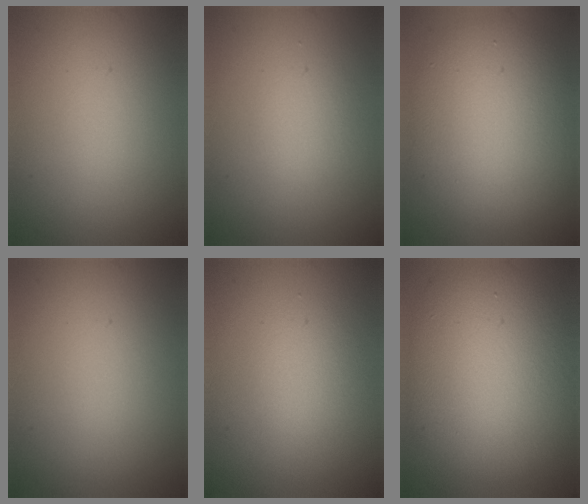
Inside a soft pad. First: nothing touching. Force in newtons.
{"total": 1.4, "press": 1.4, "slide": 0.1}
{"total": 8.8, "press": 8.8, "slide": 0.8}
{"total": 0.0}
{"total": 2.1, "press": 2.1, "slide": 0.1}
{"total": 10.5, "press": 10.5, "slide": 0.5}